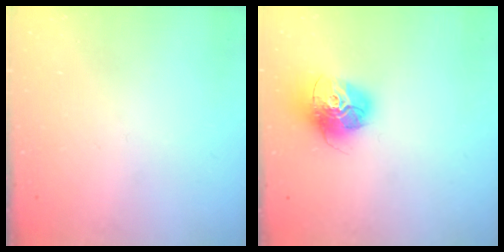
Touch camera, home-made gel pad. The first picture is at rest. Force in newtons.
{"total": 15.6, "press": 15.5, "slide": 1.4}